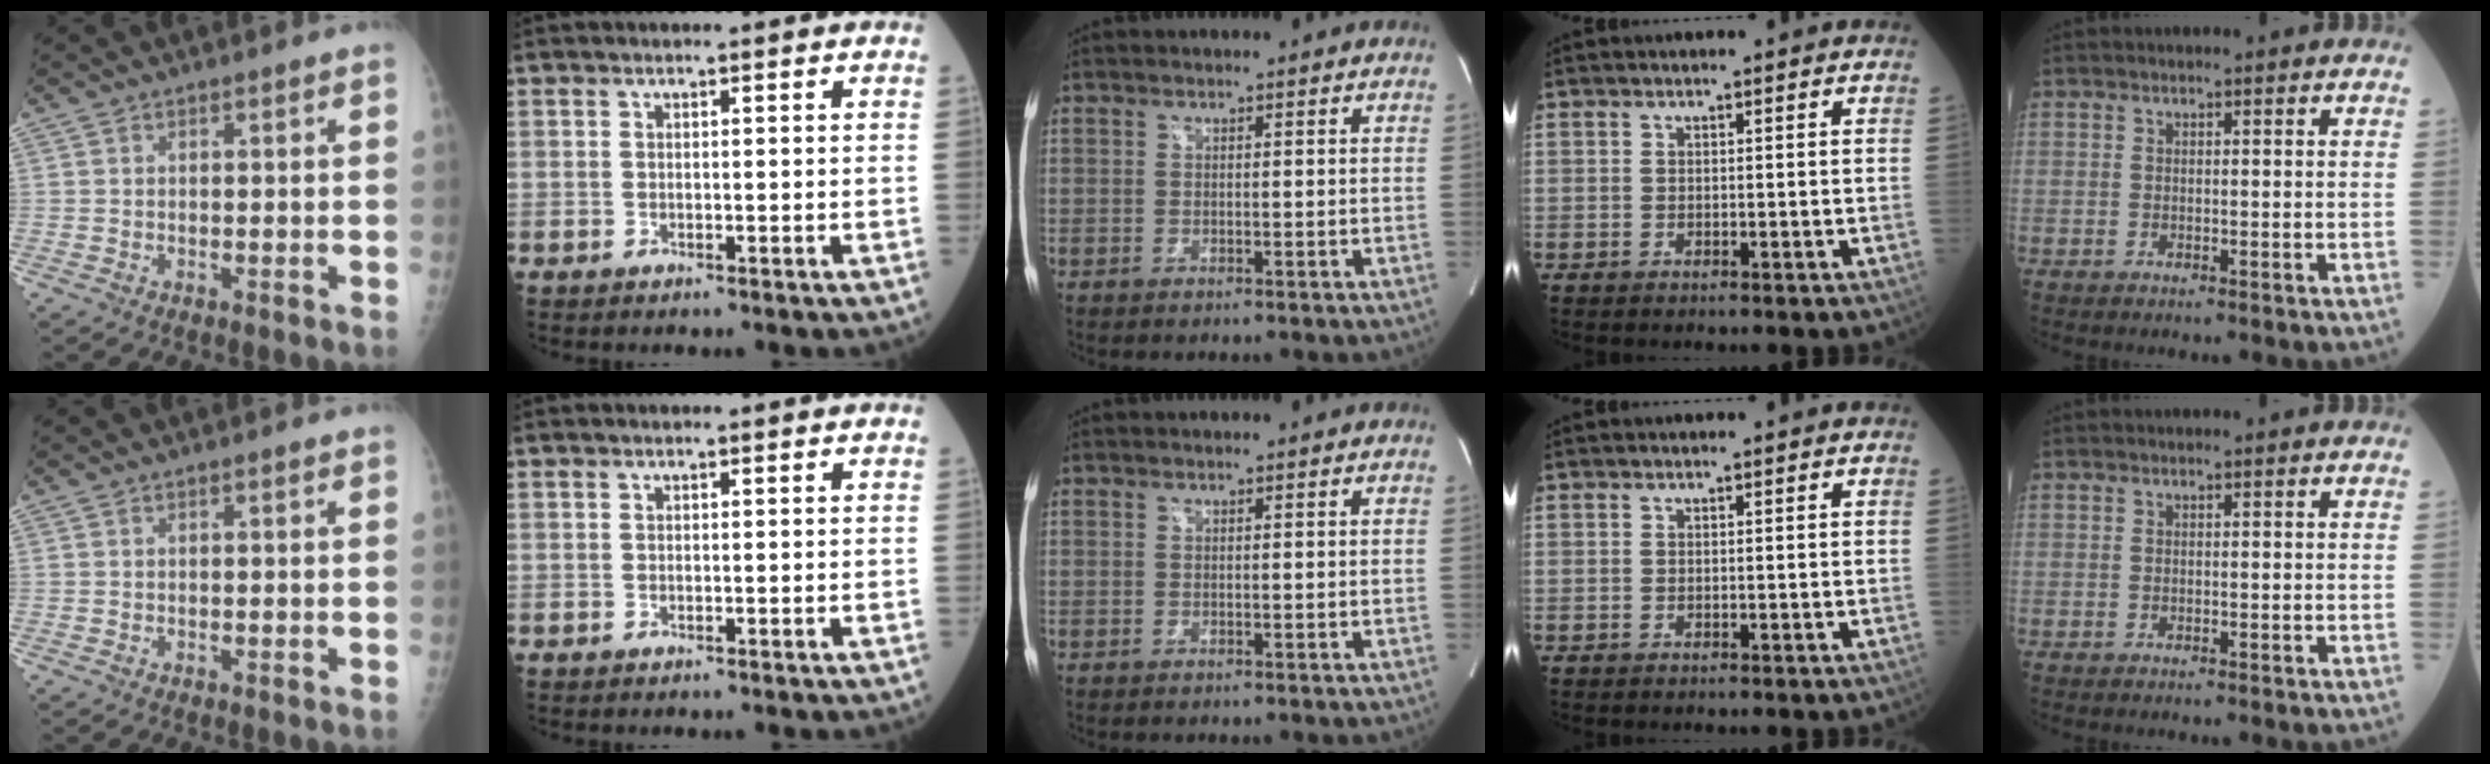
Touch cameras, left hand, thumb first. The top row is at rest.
{}